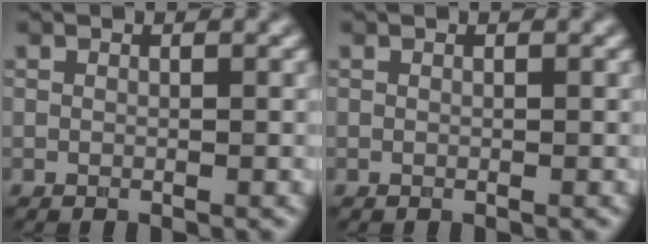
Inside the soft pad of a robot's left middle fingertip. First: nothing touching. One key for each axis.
{"total": 0.0}